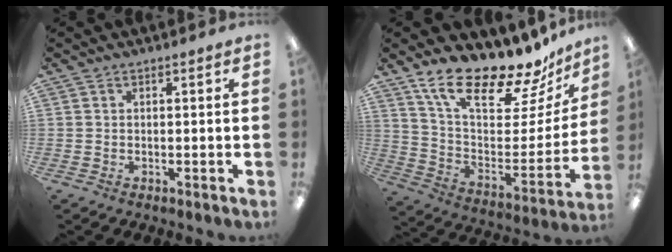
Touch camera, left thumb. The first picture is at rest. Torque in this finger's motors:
{"motor_torque": [0.38, 0.38, 0.83, -1.85, 0.11]}